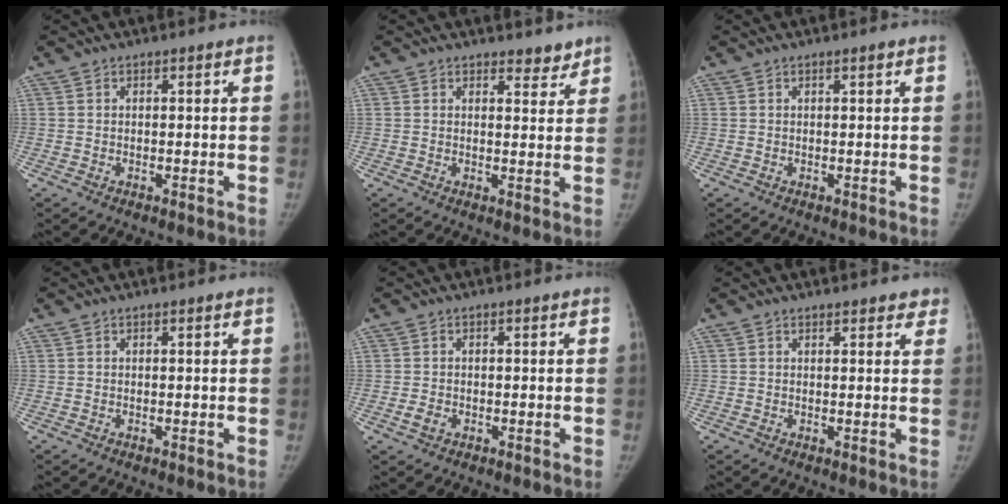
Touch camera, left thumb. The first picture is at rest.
{"total": 2.9, "force": [2.5, 1.2, 0.6], "torque": [0.012, -0.018, 0.032]}
{"total": 0.5, "force": [0.3, 0.0, 0.4], "torque": [-0.005, 0.002, 0.005]}
{"total": 0.0}
{"total": 1.9, "force": [-0.7, 1.4, 1.1], "torque": [-0.017, 0.004, -0.010]}
{"total": 3.3, "force": [2.8, 1.3, 1.1], "torque": [0.017, -0.005, 0.024]}